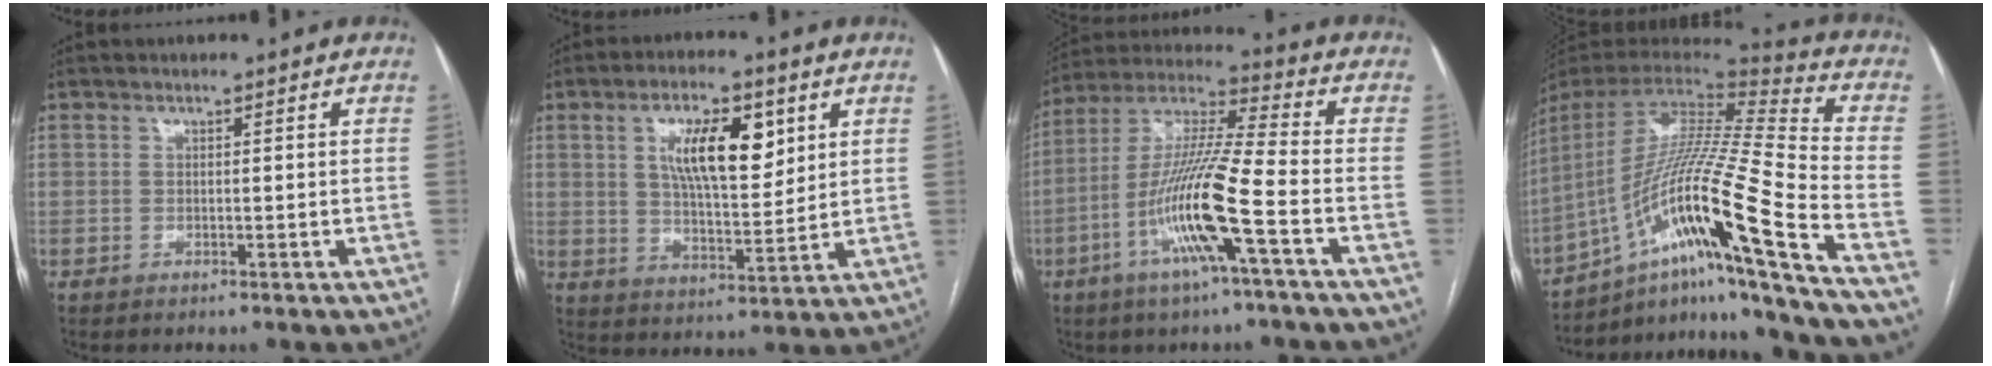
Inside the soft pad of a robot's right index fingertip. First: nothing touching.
{"total": 11.2, "force": [4.2, 3.9, 9.6], "torque": [-0.168, 0.007, 0.076]}
{"total": 14.7, "force": [-5.4, -0.2, 13.6], "torque": [-0.274, 0.000, -0.107]}
{"total": 24.5, "force": [-12.3, -1.6, 21.2], "torque": [-0.360, -0.014, -0.216]}